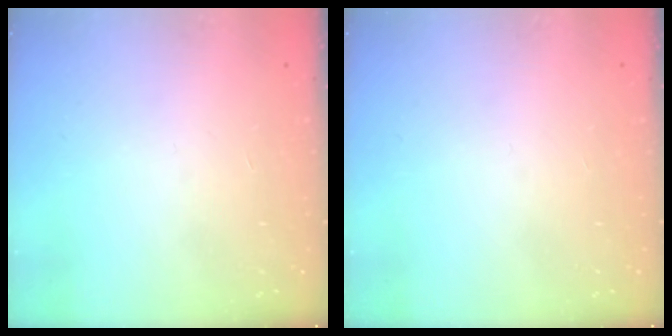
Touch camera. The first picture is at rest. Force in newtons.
{"total": 0.0}